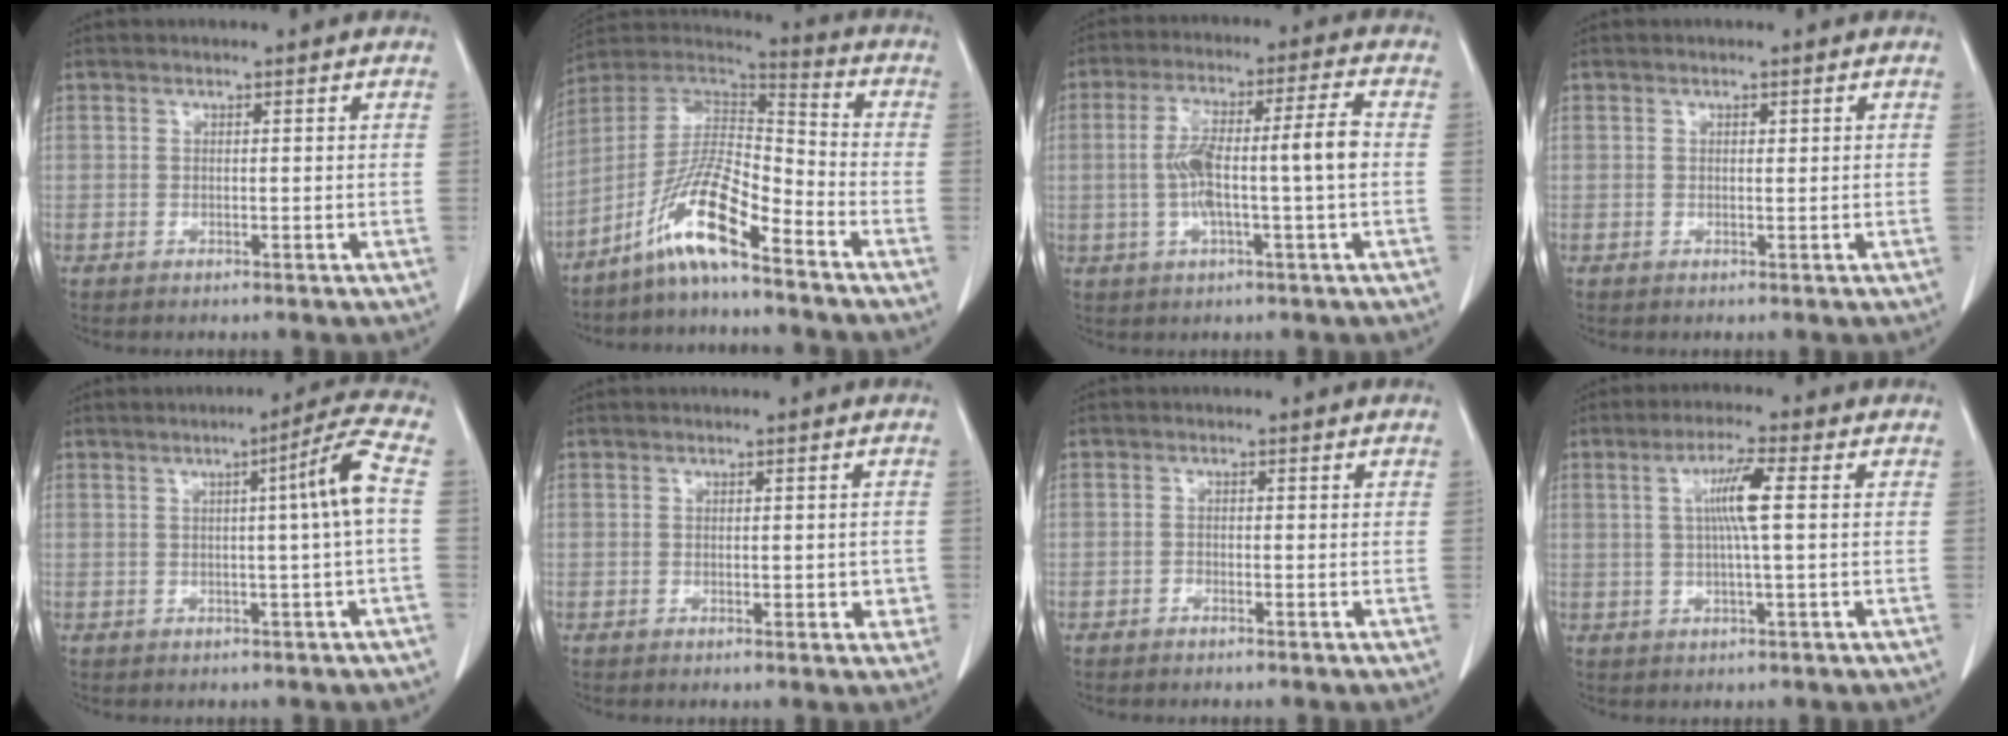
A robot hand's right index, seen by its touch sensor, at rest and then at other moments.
{"total": 11.9, "force": [-7.8, 1.4, 8.9], "torque": [-0.174, 0.013, -0.151]}
{"total": 10.4, "force": [-0.8, 0.6, 10.4], "torque": [-0.193, 0.025, -0.015]}
{"total": 0.5, "force": [0.3, 0.3, 0.4], "torque": [-0.007, -0.001, 0.004]}
{"total": 6.4, "force": [0.4, -1.4, 6.2], "torque": [-0.089, 0.008, 0.007]}
{"total": 2.6, "force": [-0.3, 1.5, 2.2], "torque": [-0.015, 0.003, 0.002]}
{"total": 0.5, "force": [-0.5, 0.1, 0.2], "torque": [-0.003, 0.000, -0.010]}
{"total": 5.8, "force": [0.9, -0.3, 5.7], "torque": [-0.105, 0.003, 0.018]}